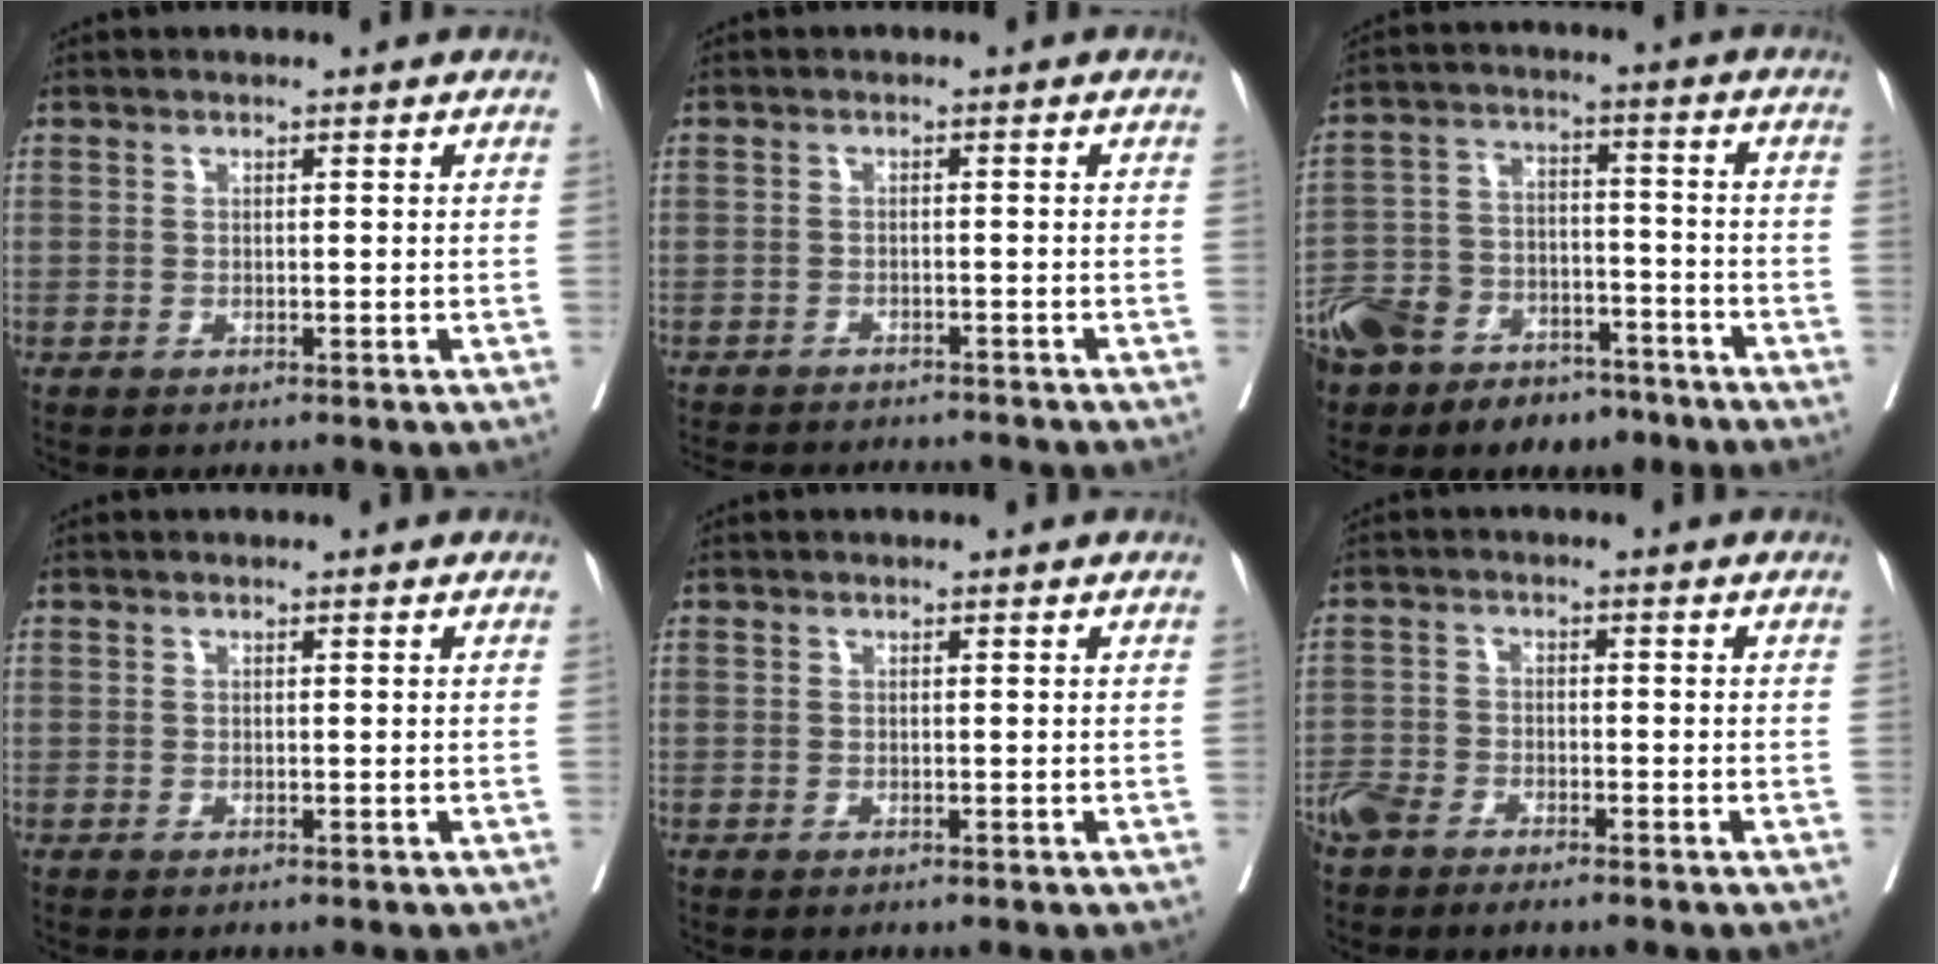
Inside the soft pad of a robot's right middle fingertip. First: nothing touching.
{"total": 9.1, "force": [-8.6, 1.5, 2.5], "torque": [-0.044, -0.004, -0.111]}
{"total": 20.3, "force": [-14.5, 10.6, 9.6], "torque": [-0.237, -0.004, -0.239]}
{"total": 0.0}
{"total": 0.0}
{"total": 5.0, "force": [-4.1, 1.6, 2.4], "torque": [-0.046, 0.001, -0.079]}